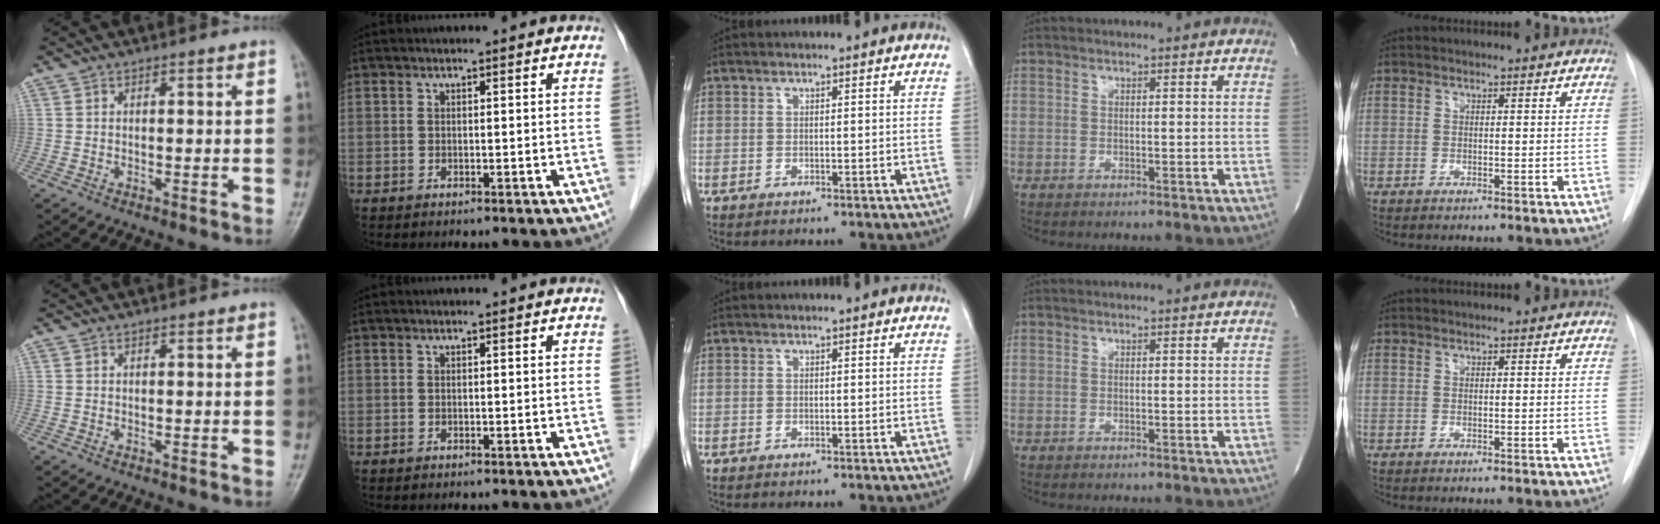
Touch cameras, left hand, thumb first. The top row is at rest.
{}